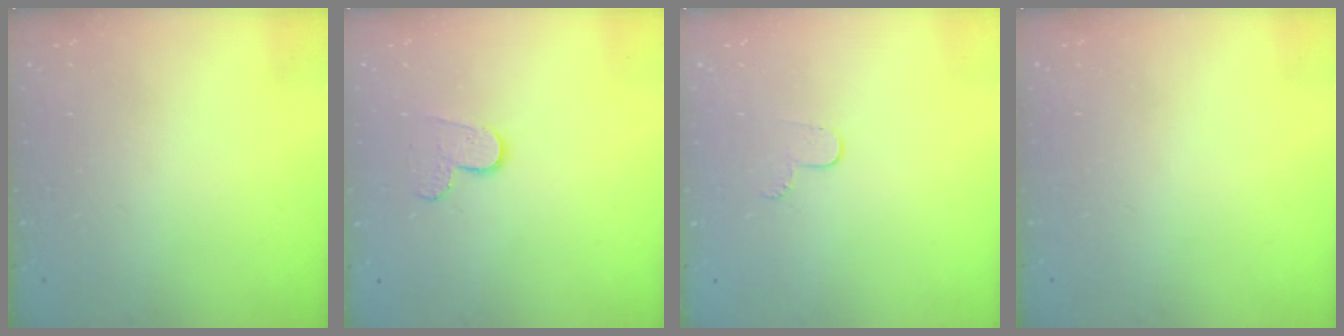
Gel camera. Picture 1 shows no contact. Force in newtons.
{"total": 6.3, "press": 6.3, "slide": 0.5}
{"total": 3.8, "press": 3.8, "slide": 0.4}
{"total": 0.0}